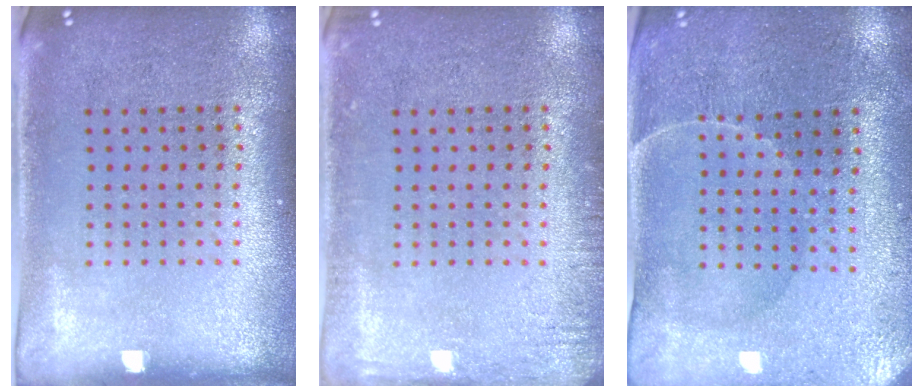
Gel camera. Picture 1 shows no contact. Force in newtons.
{"total": 1.7, "press": 1.7, "slide": 0.2}
{"total": 0.6, "press": 0.5, "slide": 0.4}